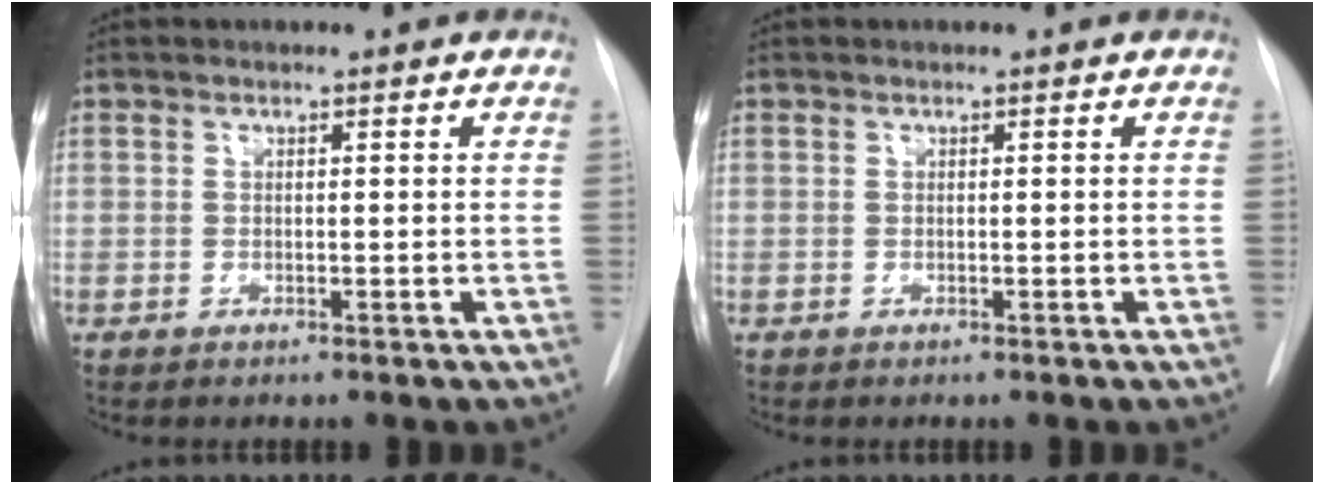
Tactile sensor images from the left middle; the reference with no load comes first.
{"total": 0.0}